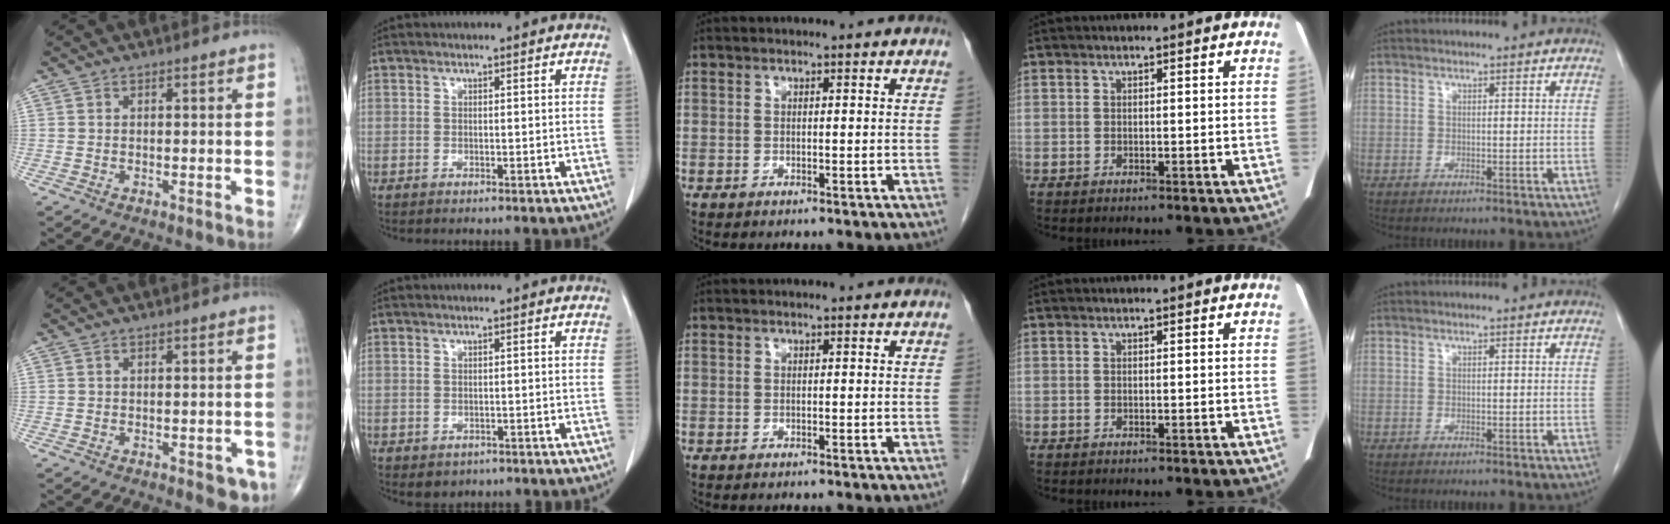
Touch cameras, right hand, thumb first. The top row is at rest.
{"thumb": {"total": 3.4, "force": [-1.3, 1.7, 2.7], "torque": [-0.011, -0.001, -0.011]}, "index": {"total": 1.9, "force": [-1.0, 1.5, 0.6], "torque": [-0.006, 0.001, -0.005]}}